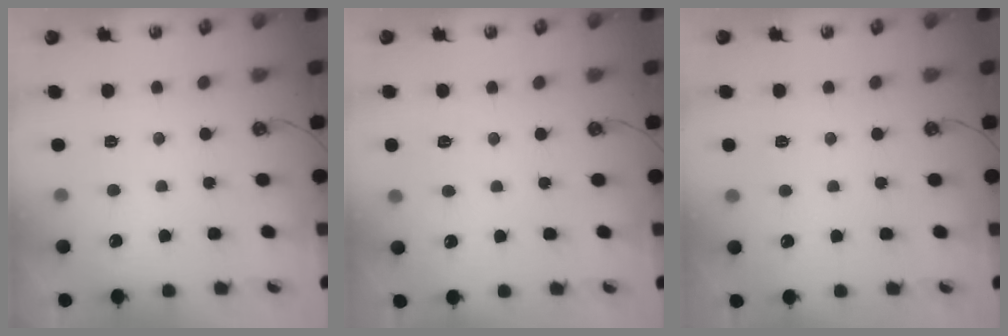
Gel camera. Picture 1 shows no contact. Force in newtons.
{"total": 6.0, "press": 6.0, "slide": 0.7}
{"total": 2.4, "press": 2.4, "slide": 0.4}